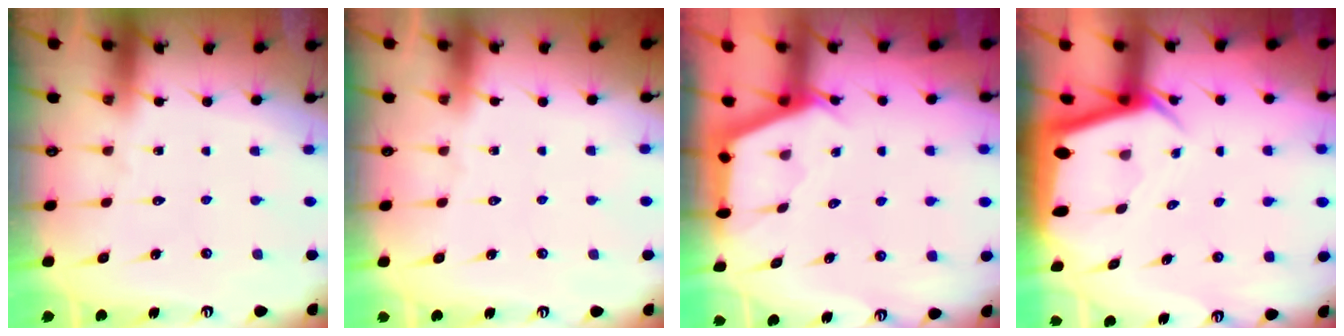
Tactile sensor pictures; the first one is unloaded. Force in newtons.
{"total": 0.0}
{"total": 2.6, "press": 2.6, "slide": 0.3}
{"total": 3.5, "press": 3.5, "slide": 0.4}